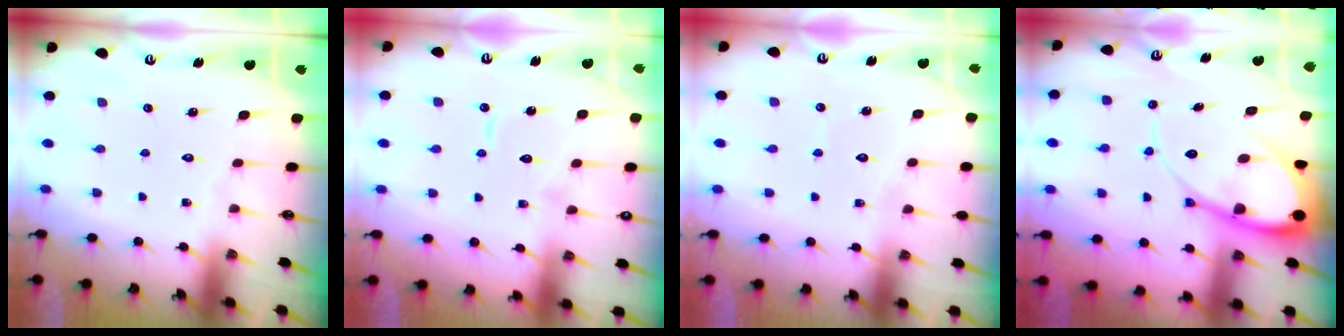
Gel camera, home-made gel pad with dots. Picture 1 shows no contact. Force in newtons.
{"total": 7.9, "press": 7.9, "slide": 0.6}
{"total": 3.9, "press": 3.9, "slide": 0.3}
{"total": 13.2, "press": 13.1, "slide": 1.3}